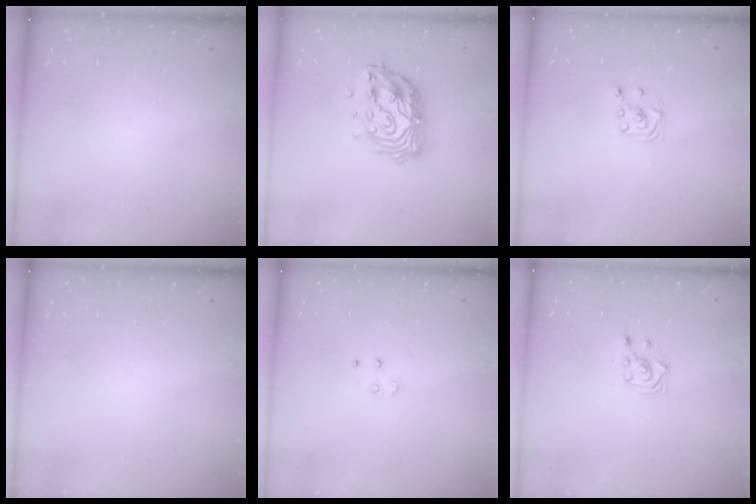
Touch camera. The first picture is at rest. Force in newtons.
{"total": 16.8, "press": 16.7, "slide": 1.5}
{"total": 2.0, "press": 2.0, "slide": 0.2}
{"total": 0.0}
{"total": 3.5, "press": 3.5, "slide": 0.3}
{"total": 3.0, "press": 3.0, "slide": 0.5}